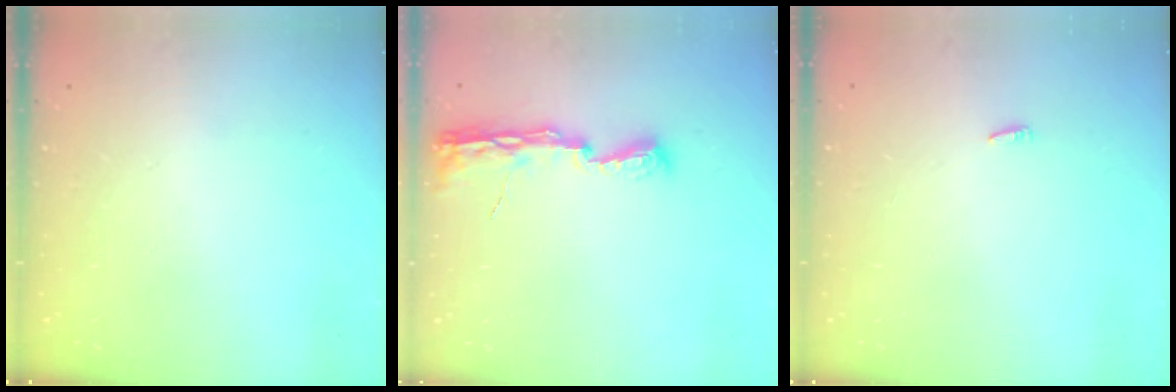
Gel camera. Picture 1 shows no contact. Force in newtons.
{"total": 8.0, "press": 8.0, "slide": 0.7}
{"total": 1.8, "press": 1.7, "slide": 0.6}